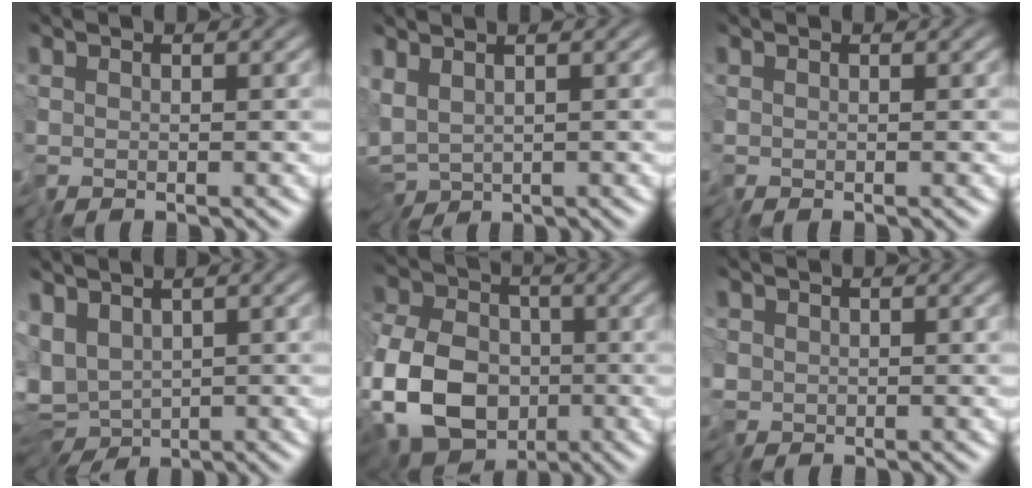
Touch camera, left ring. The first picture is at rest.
{"total": 4.2, "force": [-1.8, 2.2, 3.1], "torque": [-0.057, -0.008, -0.037]}
{"total": 0.0}
{"total": 5.8, "force": [-0.6, 3.9, 4.3], "torque": [-0.080, -0.011, 0.016]}
{"total": 14.0, "force": [-4.5, 10.5, 8.2], "torque": [-0.168, -0.031, -0.117]}
{"total": 1.2, "force": [-0.3, 1.1, 0.3], "torque": [-0.008, 0.001, -0.013]}